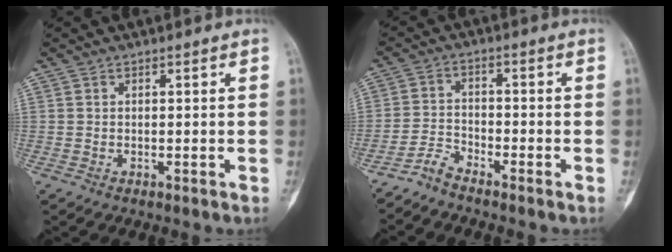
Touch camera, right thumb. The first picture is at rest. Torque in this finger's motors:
{"motor_torque": [-0.32, -0.35, -0.46, -0.04, -0.01]}